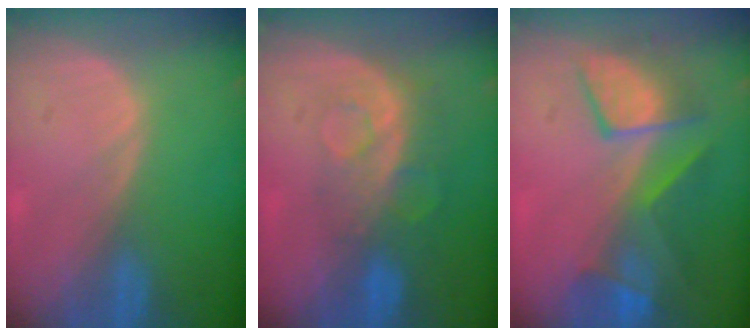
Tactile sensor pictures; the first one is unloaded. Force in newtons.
{"total": 8.4, "press": 7.0, "slide": 4.5}
{"total": 7.9, "press": 7.8, "slide": 1.4}